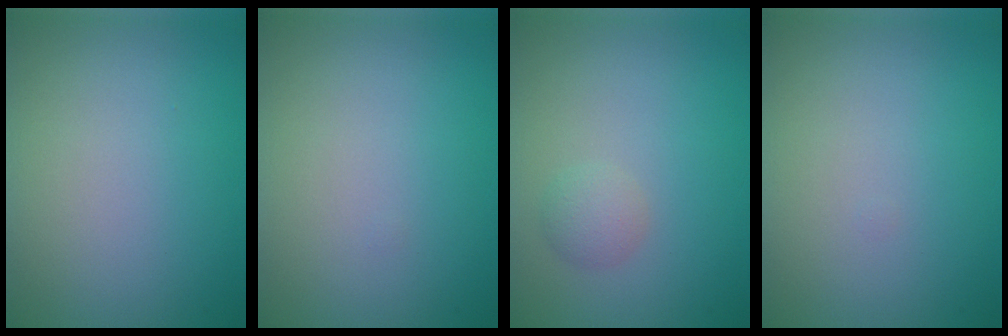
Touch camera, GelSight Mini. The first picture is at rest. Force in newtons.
{"total": 0.0}
{"total": 1.4, "press": 1.4, "slide": 0.1}
{"total": 0.0}